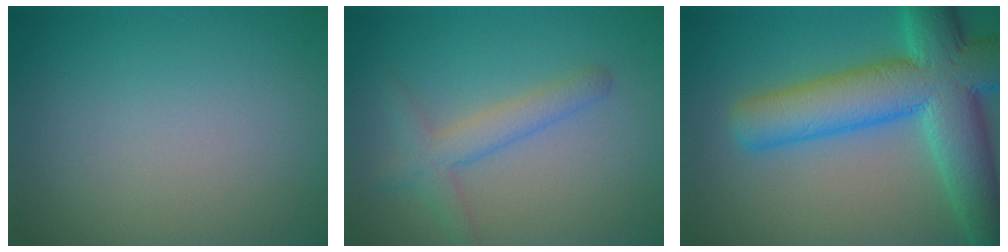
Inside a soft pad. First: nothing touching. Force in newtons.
{"total": 2.9, "press": 2.8, "slide": 0.2}
{"total": 10.9, "press": 10.9, "slide": 0.4}